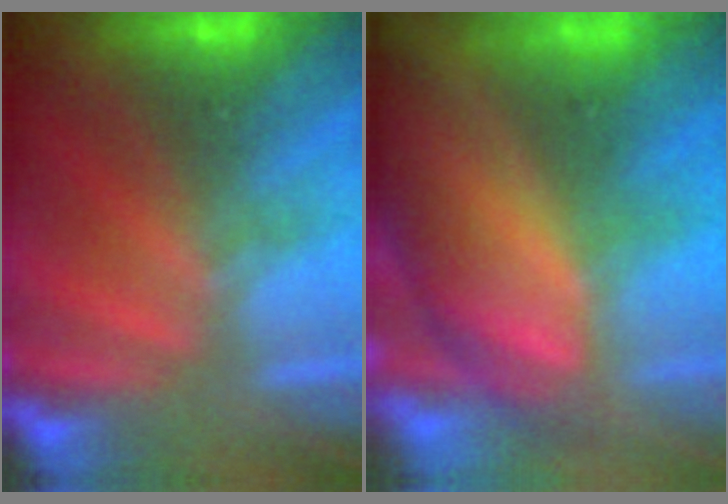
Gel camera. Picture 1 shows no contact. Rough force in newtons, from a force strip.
{"total": 7.8}